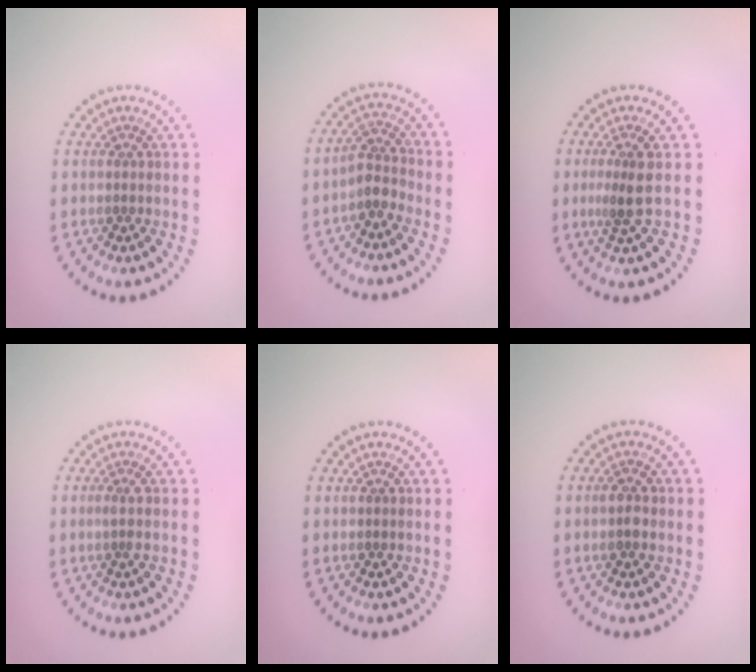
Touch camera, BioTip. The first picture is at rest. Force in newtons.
{"total": 2.1, "press": 1.7, "slide": 1.2}
{"total": 2.3, "press": 1.8, "slide": 1.5}
{"total": 0.7, "press": 0.4, "slide": 0.6}
{"total": 0.0}
{"total": 1.5, "press": 1.5, "slide": 0.1}